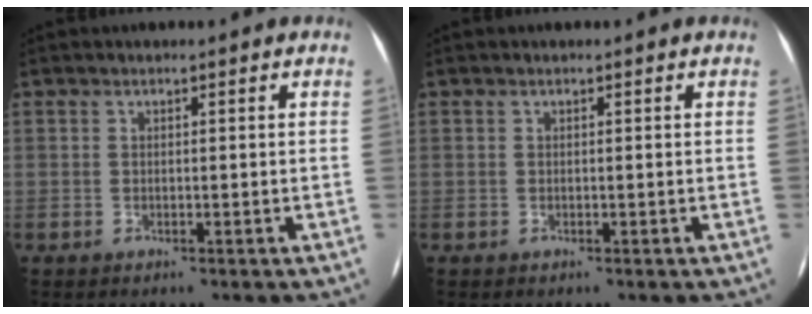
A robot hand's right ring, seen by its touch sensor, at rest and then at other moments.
{"total": 0.0}